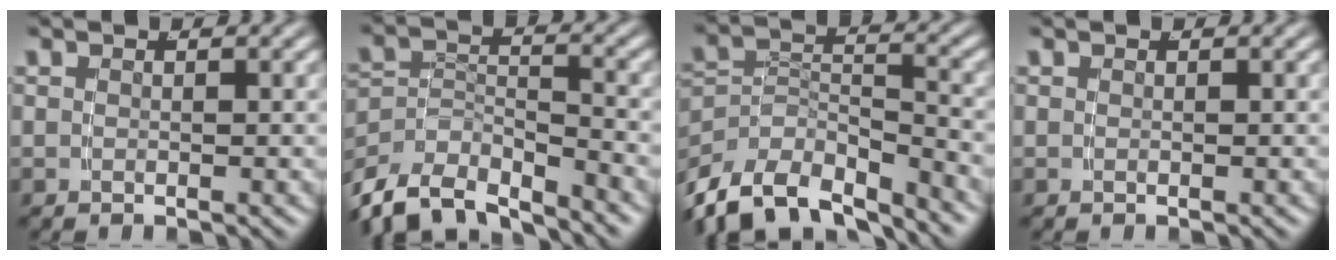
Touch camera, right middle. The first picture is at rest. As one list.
[{"total": 9.6, "force": [-6.8, 5.4, 4.1], "torque": [-0.089, -0.044, -0.102]}, {"total": 12.1, "force": [-7.7, 7.3, 5.7], "torque": [-0.117, -0.053, -0.112]}, {"total": 0.0}]